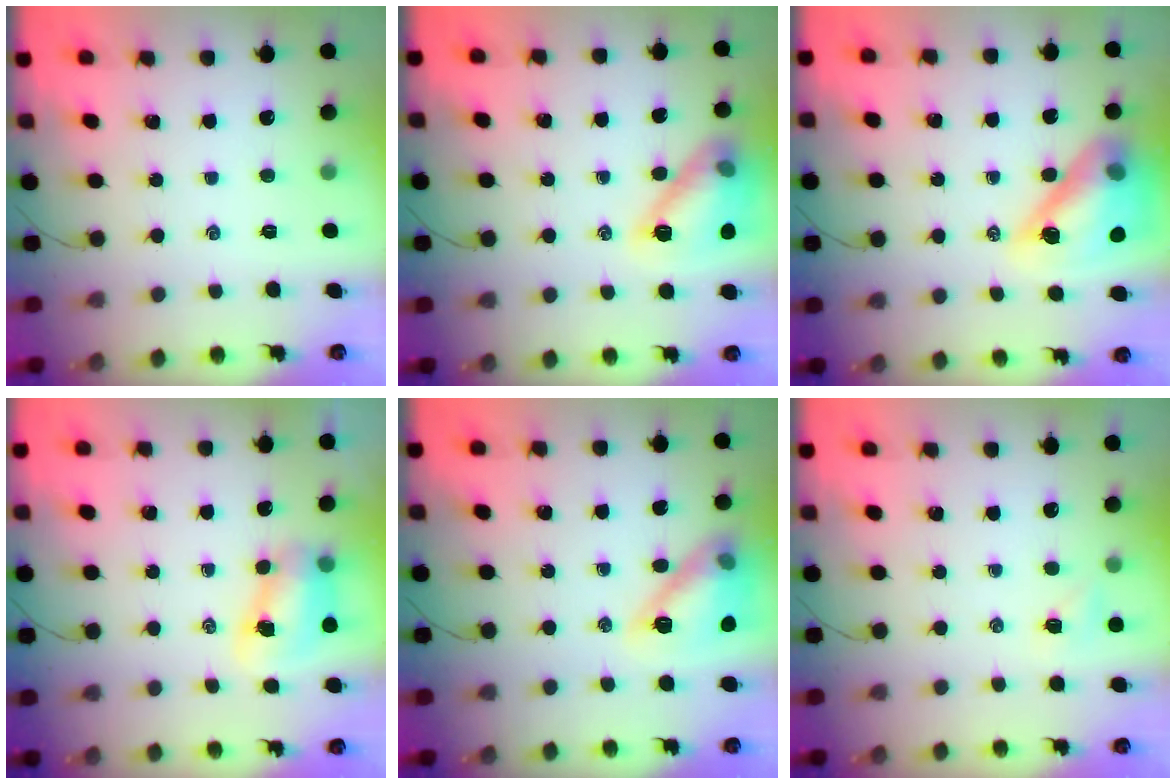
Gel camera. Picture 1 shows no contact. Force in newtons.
{"total": 14.3, "press": 14.3, "slide": 0.1}
{"total": 17.3, "press": 16.6, "slide": 4.9}
{"total": 7.9, "press": 7.8, "slide": 1.1}
{"total": 15.3, "press": 15.2, "slide": 1.7}
{"total": 4.0, "press": 3.8, "slide": 1.1}